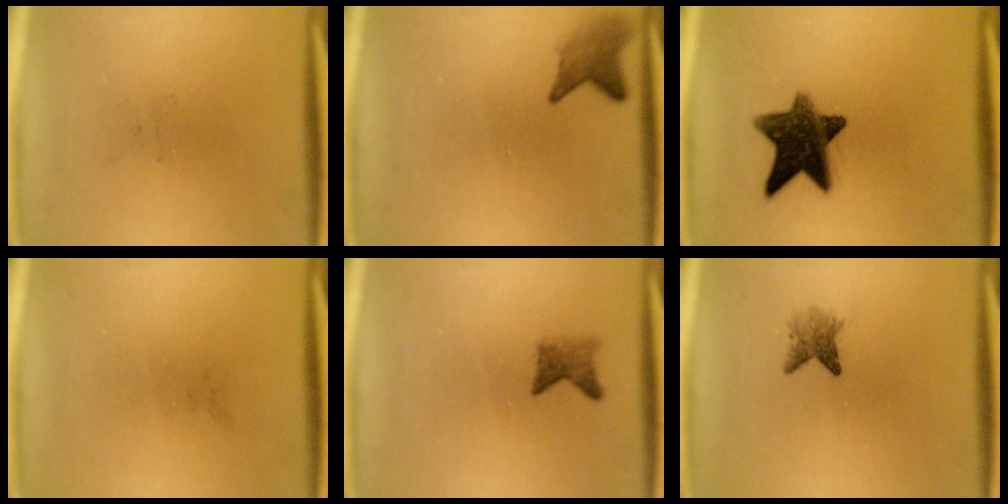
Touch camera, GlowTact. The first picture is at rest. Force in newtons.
{"total": 2.9}
{"total": 11.5}
{"total": 0.0}
{"total": 2.0}
{"total": 2.5}